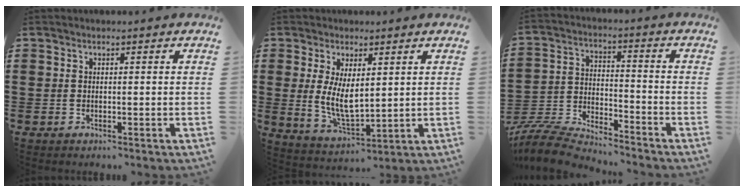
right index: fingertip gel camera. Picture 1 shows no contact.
{"total": 6.6, "force": [0.8, 3.2, 5.7], "torque": [-0.107, -0.001, 0.015]}
{"total": 7.1, "force": [-7.0, 0.9, 1.2], "torque": [-0.039, 0.004, -0.143]}